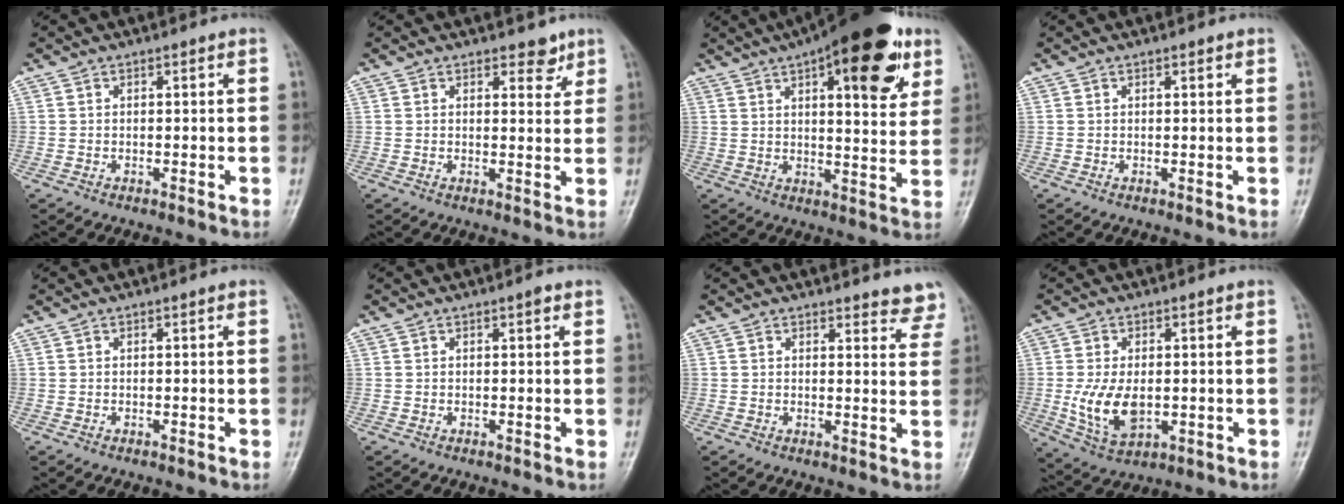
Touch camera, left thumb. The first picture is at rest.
{"total": 3.4, "force": [2.5, 1.7, 1.6], "torque": [0.000, -0.015, 0.033]}
{"total": 20.6, "force": [10.5, 7.5, 16.1], "torque": [-0.197, -0.023, 0.145]}
{"total": 0.8, "force": [0.6, 0.3, 0.5], "torque": [-0.007, -0.002, 0.008]}
{"total": 0.0}
{"total": 0.8, "force": [0.5, 0.2, 0.6], "torque": [-0.009, -0.001, 0.006]}
{"total": 5.8, "force": [5.5, 1.7, 0.8], "torque": [0.025, -0.035, 0.042]}
{"total": 9.0, "force": [-0.7, 5.4, 7.2], "torque": [-0.131, -0.012, -0.002]}